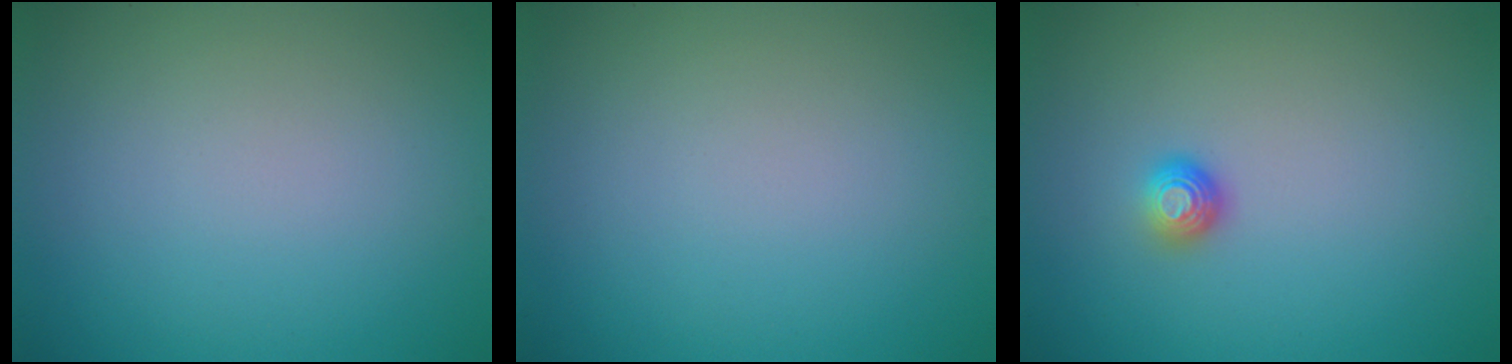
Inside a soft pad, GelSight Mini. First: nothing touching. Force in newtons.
{"total": 0.0}
{"total": 1.3, "press": 1.0, "slide": 0.9}